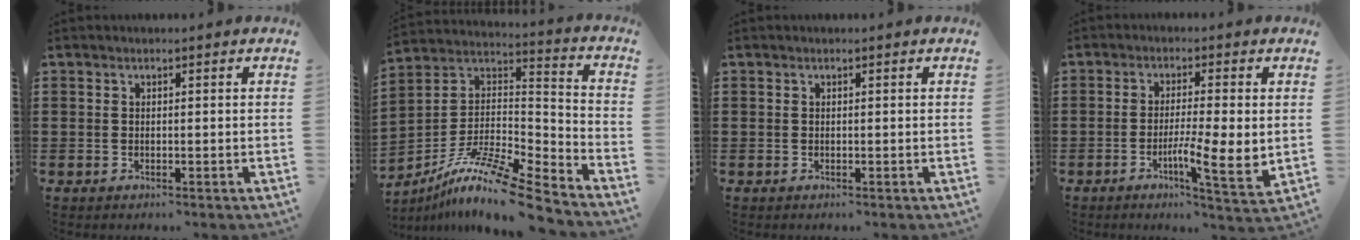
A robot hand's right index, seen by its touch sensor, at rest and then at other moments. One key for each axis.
{"total": 12.2, "fx": -9.6, "fy": 1.3, "fz": 7.4, "tx": -0.136, "ty": 0.011, "tz": -0.187}
{"total": 0.0}
{"total": 7.4, "fx": -1.4, "fy": 1.1, "fz": 7.2, "tx": -0.114, "ty": -0.012, "tz": -0.021}